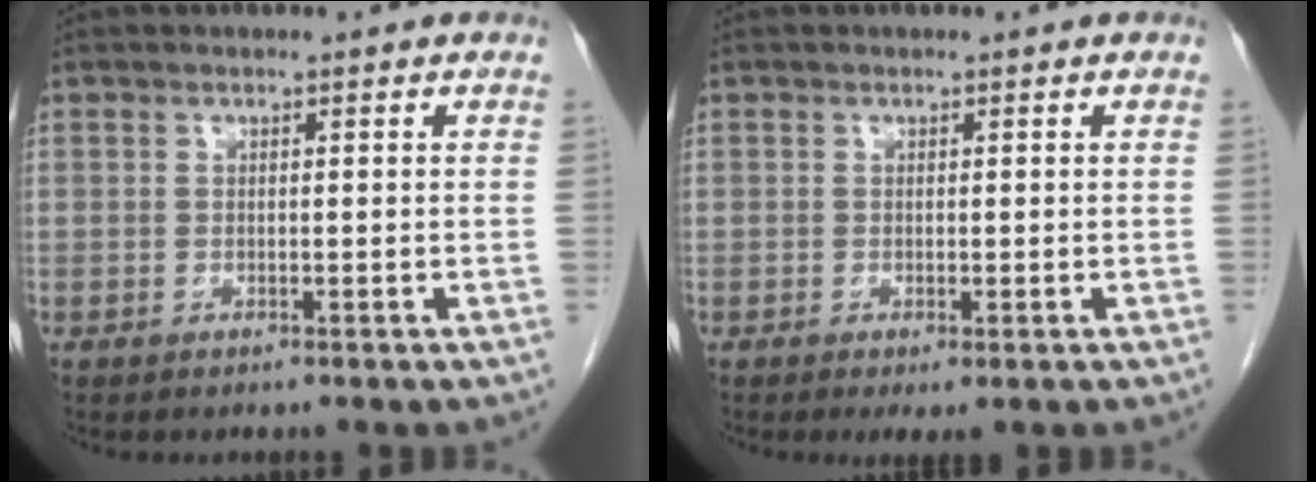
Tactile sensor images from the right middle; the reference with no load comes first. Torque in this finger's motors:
{"motor_torque": [0.78, -0.32, 0.17, 0.06]}